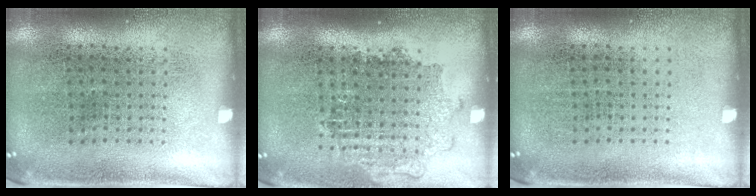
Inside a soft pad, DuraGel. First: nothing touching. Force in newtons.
{"total": 1.3, "press": 1.1, "slide": 0.6}
{"total": 0.0}